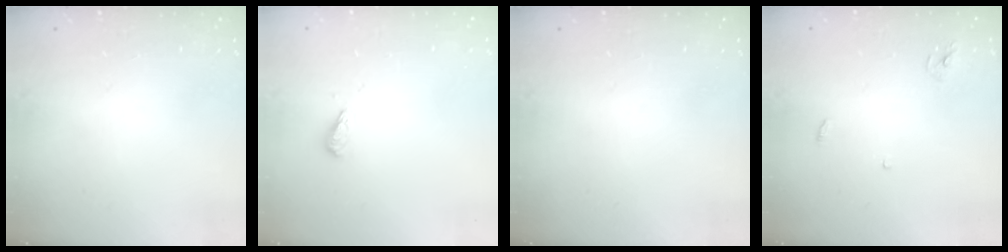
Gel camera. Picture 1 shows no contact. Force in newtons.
{"total": 2.7, "press": 2.7, "slide": 0.6}
{"total": 0.0}
{"total": 2.9, "press": 2.9, "slide": 0.2}